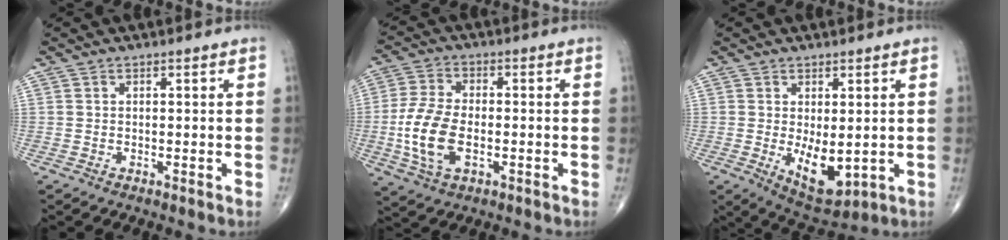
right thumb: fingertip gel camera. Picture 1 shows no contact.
{"total": 11.0, "force": [-2.2, 6.0, 8.9], "torque": [-0.186, 0.006, -0.043]}
{"total": 8.2, "force": [-0.7, 4.0, 7.1], "torque": [-0.087, -0.018, 0.007]}